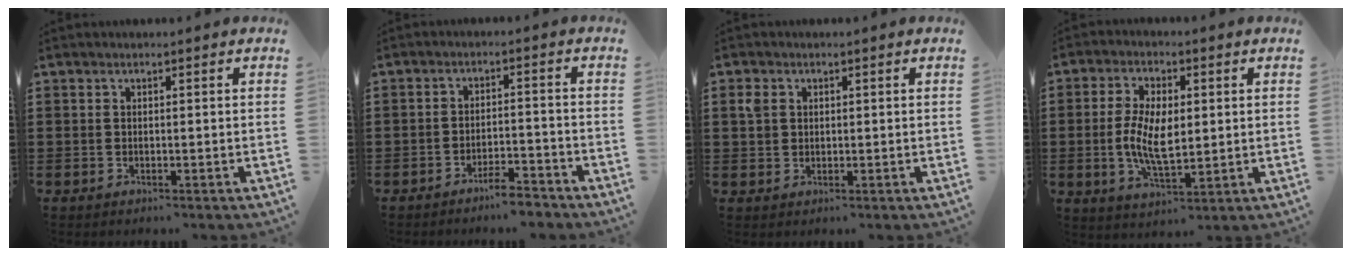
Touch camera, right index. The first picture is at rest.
{"total": 3.8, "force": [-3.6, 0.3, 1.3], "torque": [-0.023, 0.004, -0.069]}
{"total": 2.3, "force": [1.0, 1.8, 1.1], "torque": [-0.027, 0.009, 0.017]}
{"total": 7.7, "force": [-0.2, 3.6, 6.7], "torque": [-0.144, 0.004, -0.008]}